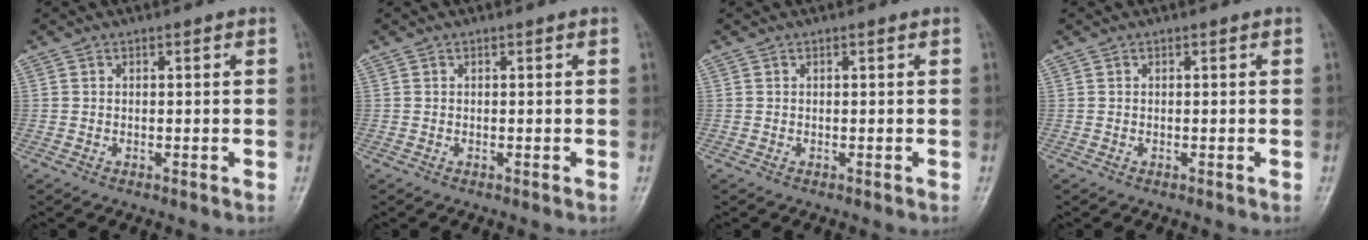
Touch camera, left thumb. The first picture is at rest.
{"total": 0.0}
{"total": 0.0}
{"total": 0.0}